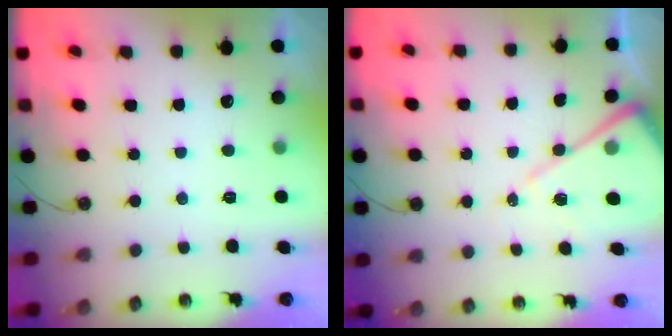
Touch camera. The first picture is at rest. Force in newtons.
{"total": 11.2, "press": 11.2, "slide": 0.8}